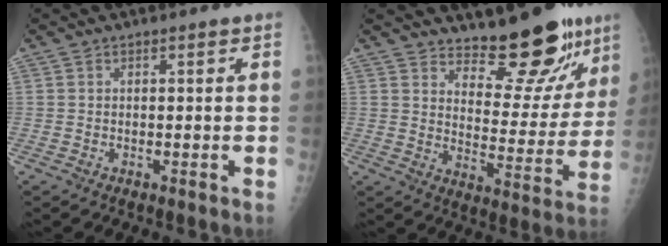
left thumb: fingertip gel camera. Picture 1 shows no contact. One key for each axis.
{"total": 15.1, "fx": 12.1, "fy": 5.0, "fz": 7.5, "tx": -0.055, "ty": -0.105, "tz": 0.177}